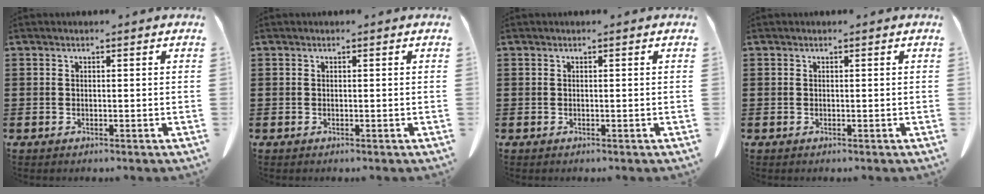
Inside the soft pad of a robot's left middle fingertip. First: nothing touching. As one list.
[{"total": 0.0}, {"total": 0.0}, {"total": 0.0}]